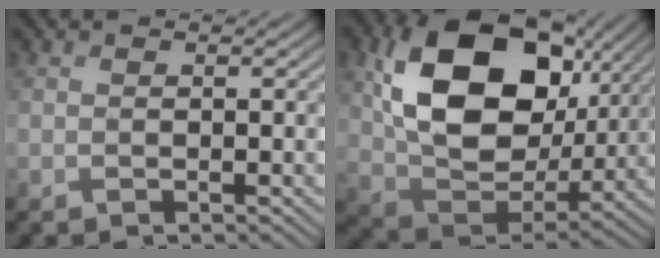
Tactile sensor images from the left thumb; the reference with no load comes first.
{"total": 17.0, "force": [4.9, 11.7, 11.3], "torque": [-0.240, 0.002, 0.094]}